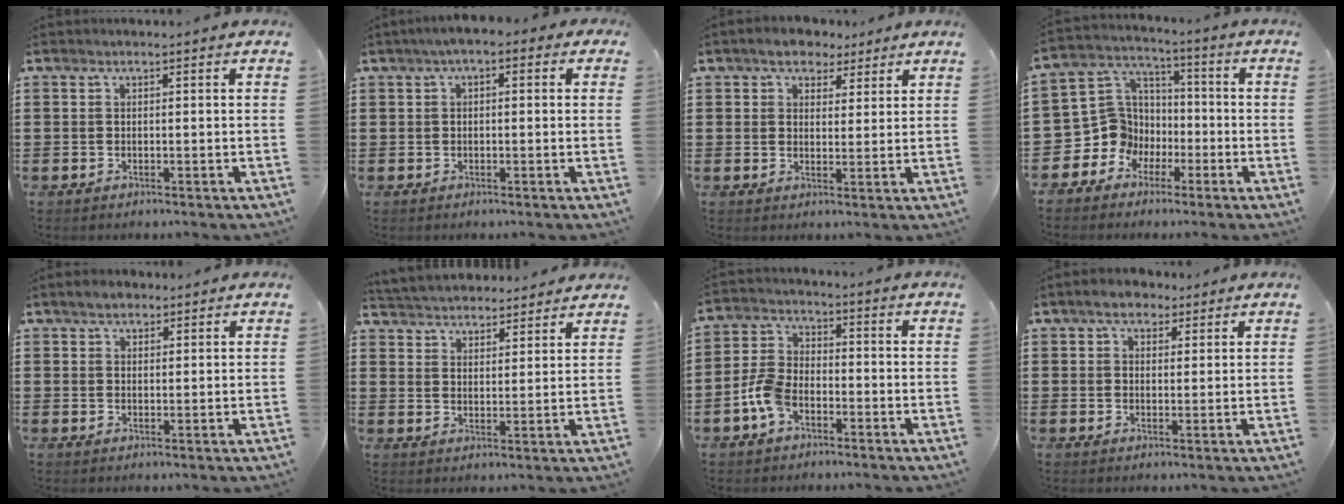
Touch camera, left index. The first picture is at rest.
{"total": 2.3, "force": [-0.4, 1.1, 2.0], "torque": [-0.045, 0.004, -0.012]}
{"total": 4.2, "force": [3.4, 2.4, 0.9], "torque": [-0.026, 0.006, 0.061]}
{"total": 8.7, "force": [-2.4, 8.2, 1.6], "torque": [-0.088, -0.001, -0.047]}
{"total": 2.3, "force": [1.9, 1.2, 0.5], "torque": [-0.007, 0.004, 0.034]}
{"total": 4.2, "force": [4.1, 0.7, -0.2], "torque": [-0.015, -0.018, 0.075]}
{"total": 6.0, "force": [-2.9, 3.4, 4.0], "torque": [-0.103, 0.006, -0.062]}
{"total": 3.7, "force": [2.7, 2.1, 1.4], "torque": [-0.031, 0.011, 0.049]}